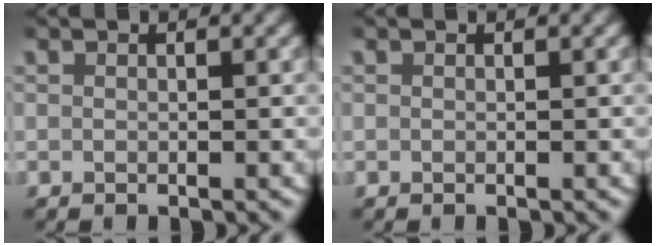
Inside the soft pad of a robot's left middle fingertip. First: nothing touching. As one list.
[{"total": 0.0}]